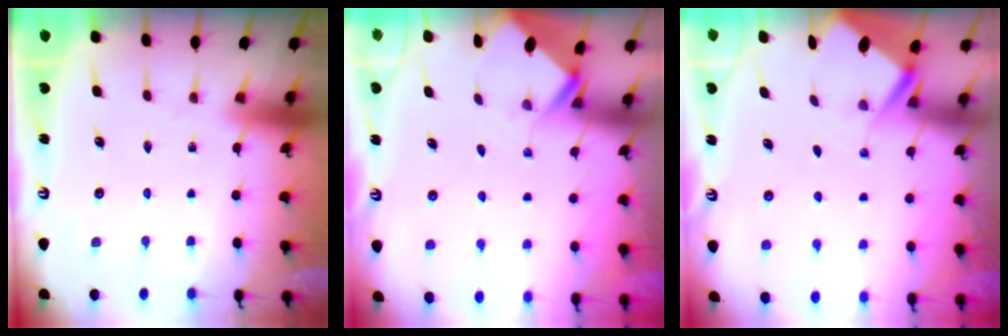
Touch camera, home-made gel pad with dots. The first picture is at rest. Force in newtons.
{"total": 2.6, "press": 2.6, "slide": 0.2}
{"total": 2.9, "press": 2.9, "slide": 0.4}